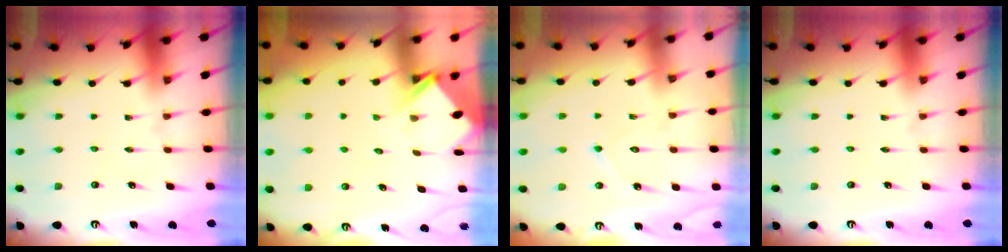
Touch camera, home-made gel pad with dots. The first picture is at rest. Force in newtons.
{"total": 4.5, "press": 4.5, "slide": 0.4}
{"total": 7.9, "press": 7.8, "slide": 0.7}
{"total": 0.0}